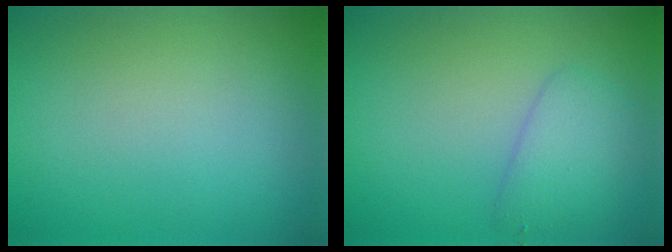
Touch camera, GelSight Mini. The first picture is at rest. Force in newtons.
{"total": 2.5, "press": 2.5, "slide": 0.2}